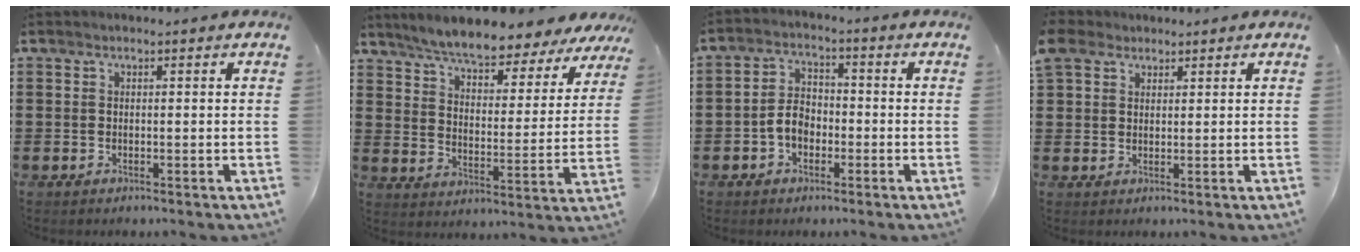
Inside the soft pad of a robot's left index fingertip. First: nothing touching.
{"total": 6.6, "force": [6.3, 0.1, 1.9], "torque": [-0.069, -0.041, 0.107]}
{"total": 4.4, "force": [-1.6, 3.0, 2.8], "torque": [-0.068, 0.006, -0.035]}
{"total": 3.8, "force": [2.5, 2.7, 0.8], "torque": [-0.032, 0.014, 0.048]}